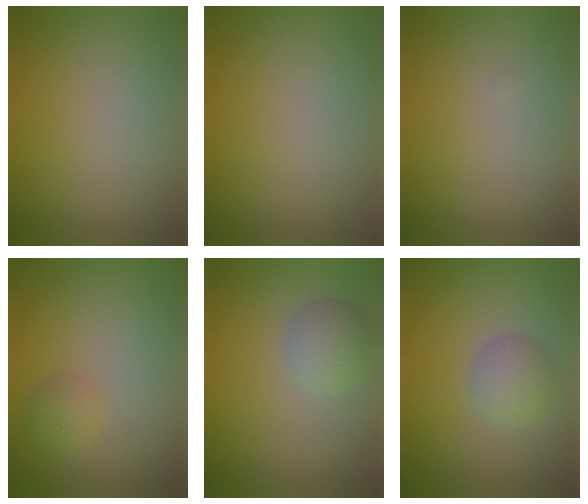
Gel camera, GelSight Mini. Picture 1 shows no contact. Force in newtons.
{"total": 0.0}
{"total": 0.0}
{"total": 1.4, "press": 1.3, "slide": 0.2}
{"total": 2.7, "press": 2.7, "slide": 0.1}
{"total": 2.6, "press": 2.6, "slide": 0.1}